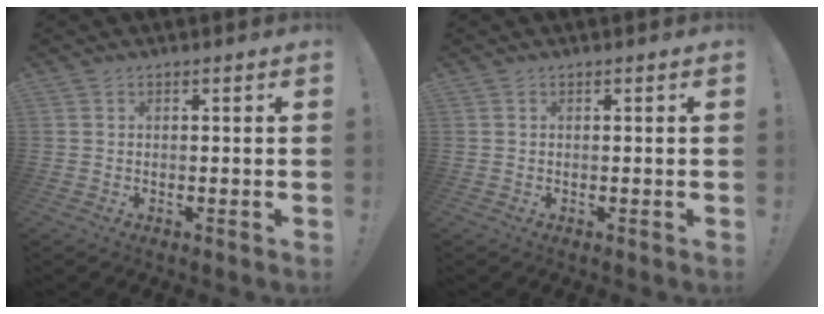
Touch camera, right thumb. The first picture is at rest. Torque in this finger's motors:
{"motor_torque": [-0.03, 0.03, 0.01, -0.01, 0.00]}